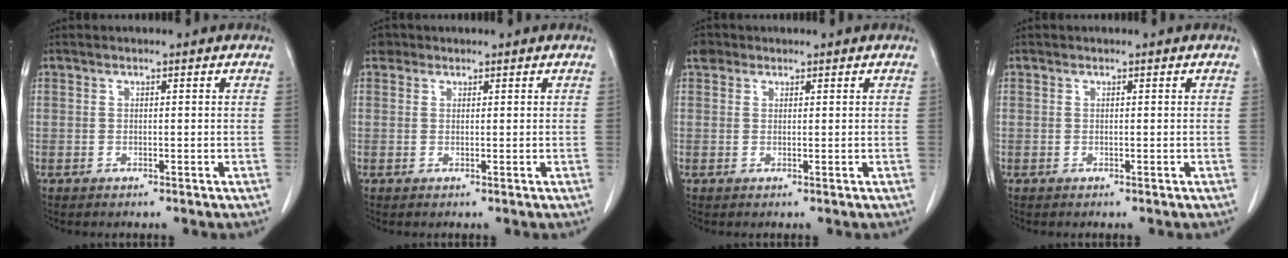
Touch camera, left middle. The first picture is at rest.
{"total": 1.3, "force": [0.9, 1.0, 0.1], "torque": [0.003, 0.008, 0.011]}
{"total": 1.8, "force": [1.2, 1.3, 0.4], "torque": [-0.008, 0.012, 0.019]}
{"total": 0.0}